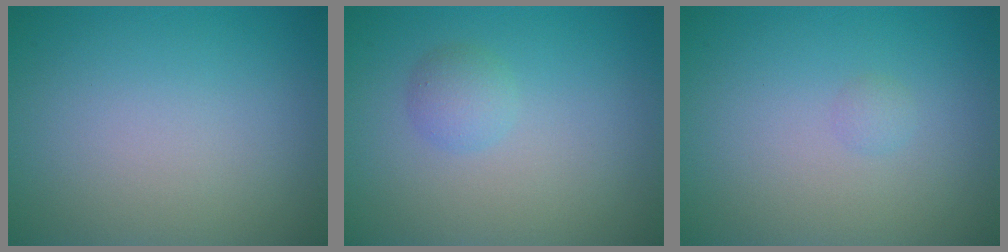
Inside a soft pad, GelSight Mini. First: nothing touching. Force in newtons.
{"total": 1.5, "press": 1.5, "slide": 0.0}
{"total": 0.6, "press": 0.6, "slide": 0.1}